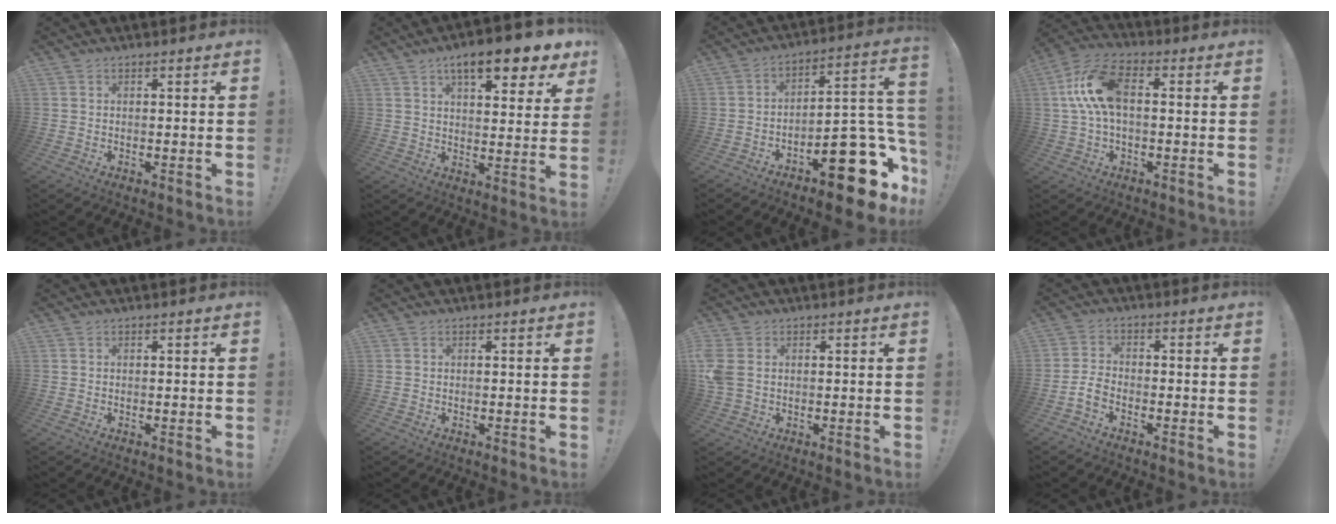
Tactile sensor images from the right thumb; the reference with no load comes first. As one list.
[{"total": 11.7, "force": [7.1, 3.2, 8.8], "torque": [-0.129, -0.039, 0.113]}, {"total": 19.6, "force": [-10.8, 7.4, 14.6], "torque": [-0.147, 0.058, -0.167]}, {"total": 12.3, "force": [1.2, 6.5, 10.4], "torque": [-0.214, 0.009, 0.023]}, {"total": 0.0}, {"total": 0.0}, {"total": 5.4, "force": [0.7, 3.8, 3.7], "torque": [-0.089, 0.001, 0.018]}, {"total": 4.5, "force": [-2.6, 2.2, 2.8], "torque": [-0.066, 0.009, -0.046]}]